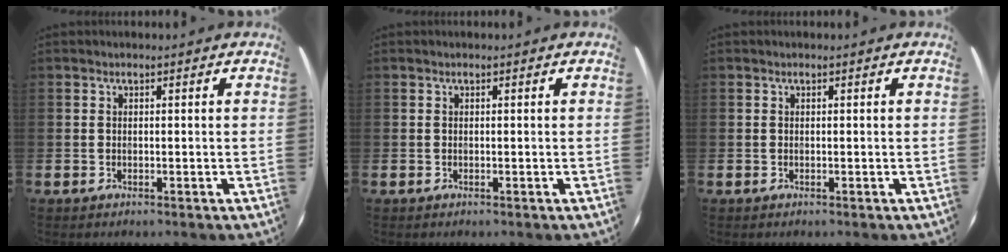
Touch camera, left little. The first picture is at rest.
{"total": 0.0}
{"total": 0.0}